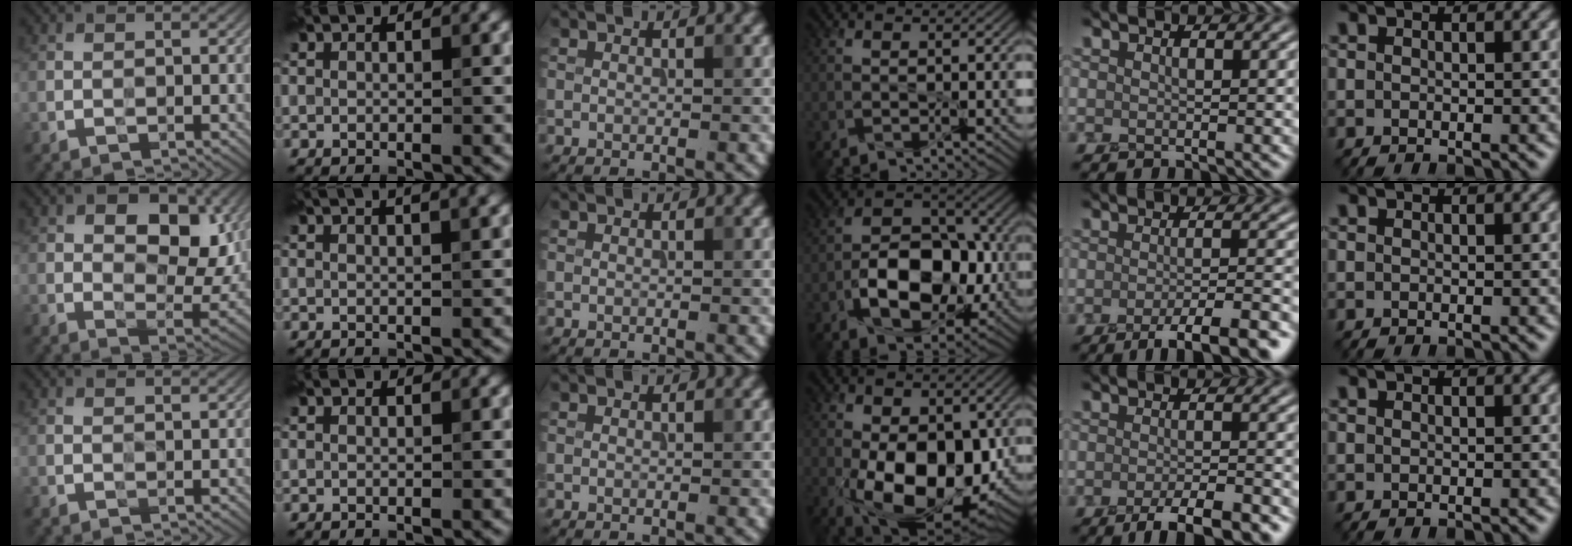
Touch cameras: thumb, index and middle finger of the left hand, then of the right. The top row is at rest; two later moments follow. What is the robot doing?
{"motion": "peel", "object": "velcro strap"}